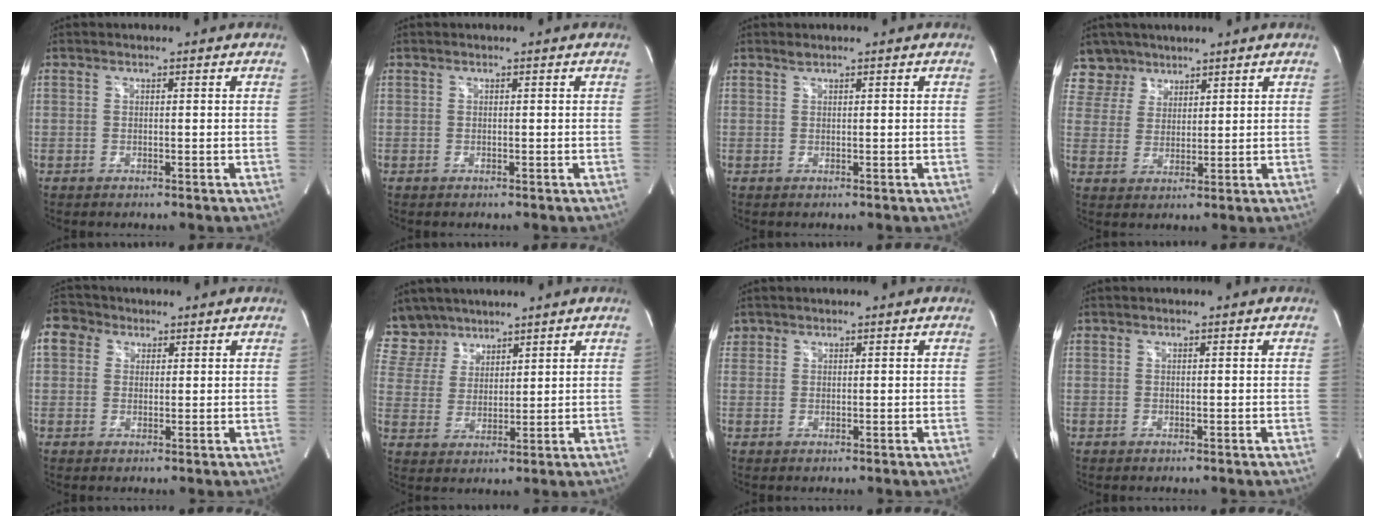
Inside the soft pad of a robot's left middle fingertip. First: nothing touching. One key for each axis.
{"total": 0.0}
{"total": 0.5, "fx": 0.5, "fy": -0.1, "fz": 0.1, "tx": -0.009, "ty": -0.001, "tz": 0.012}
{"total": 6.2, "fx": 4.9, "fy": 3.7, "fz": -0.4, "tx": 0.010, "ty": 0.007, "tz": 0.100}
{"total": 4.7, "fx": 2.0, "fy": 4.0, "fz": 1.3, "tx": -0.034, "ty": 0.023, "tz": 0.038}
{"total": 7.7, "fx": 6.7, "fy": 3.8, "fz": 0.4, "tx": -0.015, "ty": 0.014, "tz": 0.145}
{"total": 1.4, "fx": 0.9, "fy": 1.0, "fz": 0.0, "tx": 0.008, "ty": 0.011, "tz": 0.015}
{"total": 0.0}